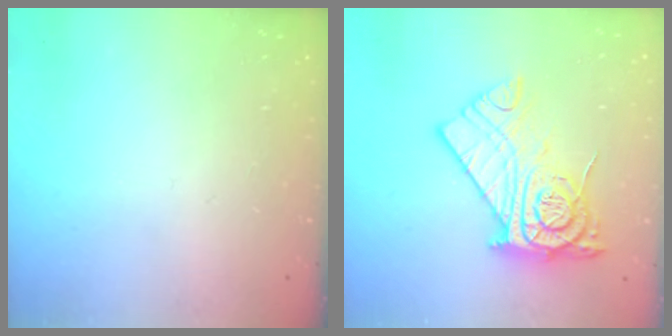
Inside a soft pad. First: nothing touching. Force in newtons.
{"total": 16.3, "press": 16.3, "slide": 1.3}